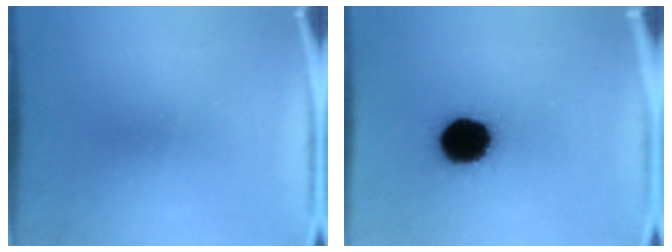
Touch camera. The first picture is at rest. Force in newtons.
{"total": 17.0}